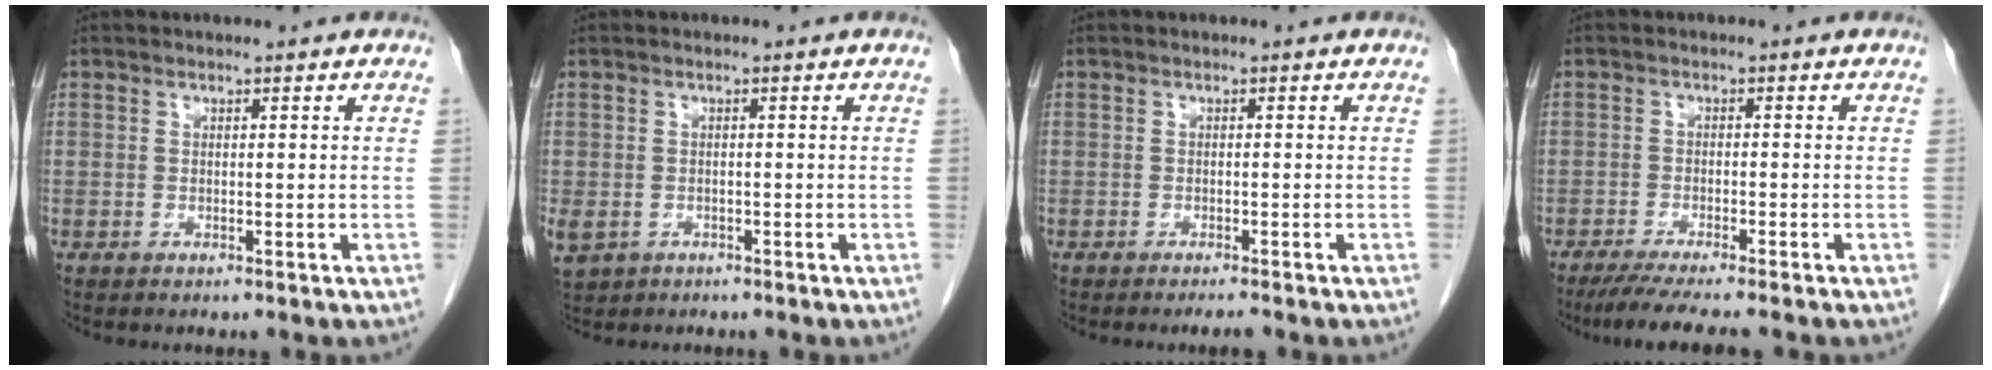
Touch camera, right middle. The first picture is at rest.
{"total": 5.4, "force": [-2.5, 4.4, 2.1], "torque": [-0.056, -0.005, -0.033]}
{"total": 1.3, "force": [-1.1, -0.1, 0.7], "torque": [-0.015, -0.005, -0.014]}
{"total": 7.5, "force": [-6.2, -0.2, 4.1], "torque": [-0.059, -0.022, -0.098]}